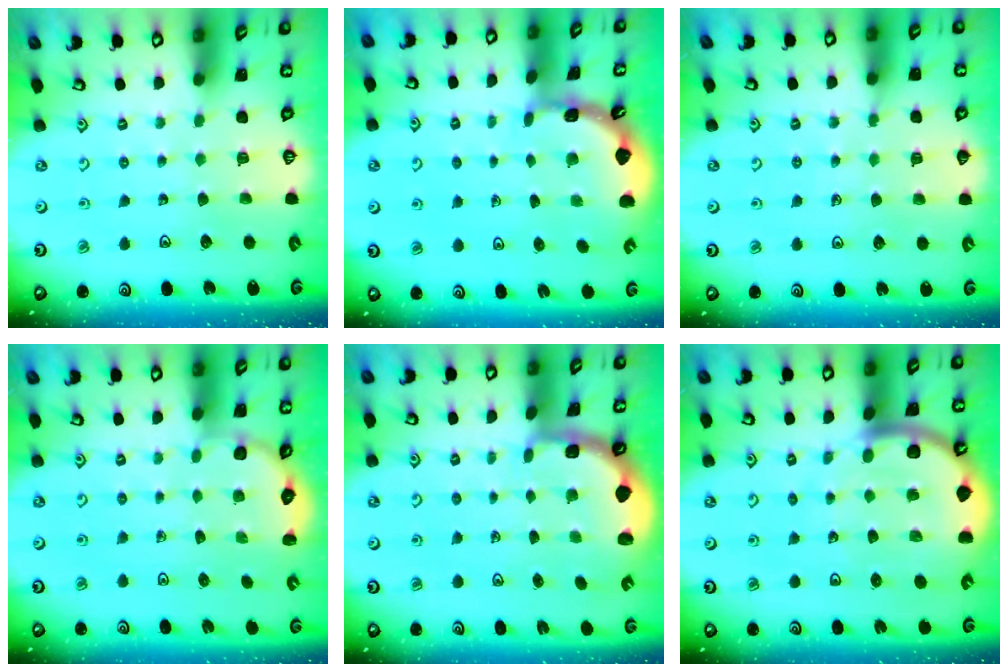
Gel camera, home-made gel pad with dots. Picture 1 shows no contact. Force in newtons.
{"total": 1.6, "press": 1.6, "slide": 0.1}
{"total": 4.7, "press": 4.2, "slide": 2.1}
{"total": 3.0, "press": 2.6, "slide": 1.4}
{"total": 2.1, "press": 1.8, "slide": 1.0}
{"total": 9.3, "press": 9.2, "slide": 1.2}